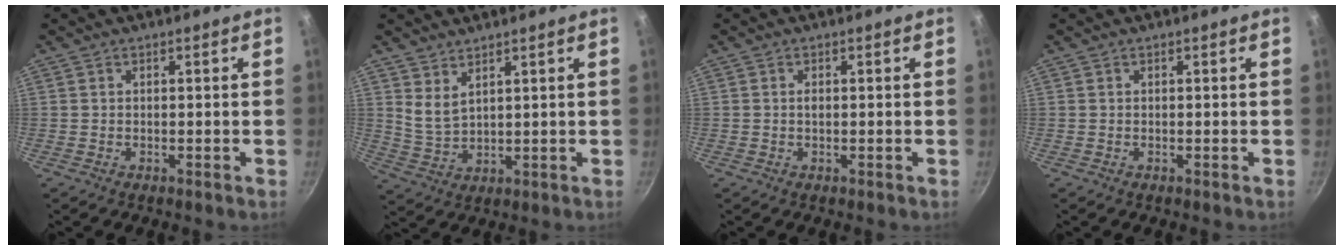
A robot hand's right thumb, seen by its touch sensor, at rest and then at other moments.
{"total": 4.4, "force": [3.0, 2.0, 2.6], "torque": [-0.046, -0.029, 0.066]}
{"total": 0.7, "force": [0.1, 0.4, 0.6], "torque": [-0.010, 0.001, 0.001]}
{"total": 0.0}